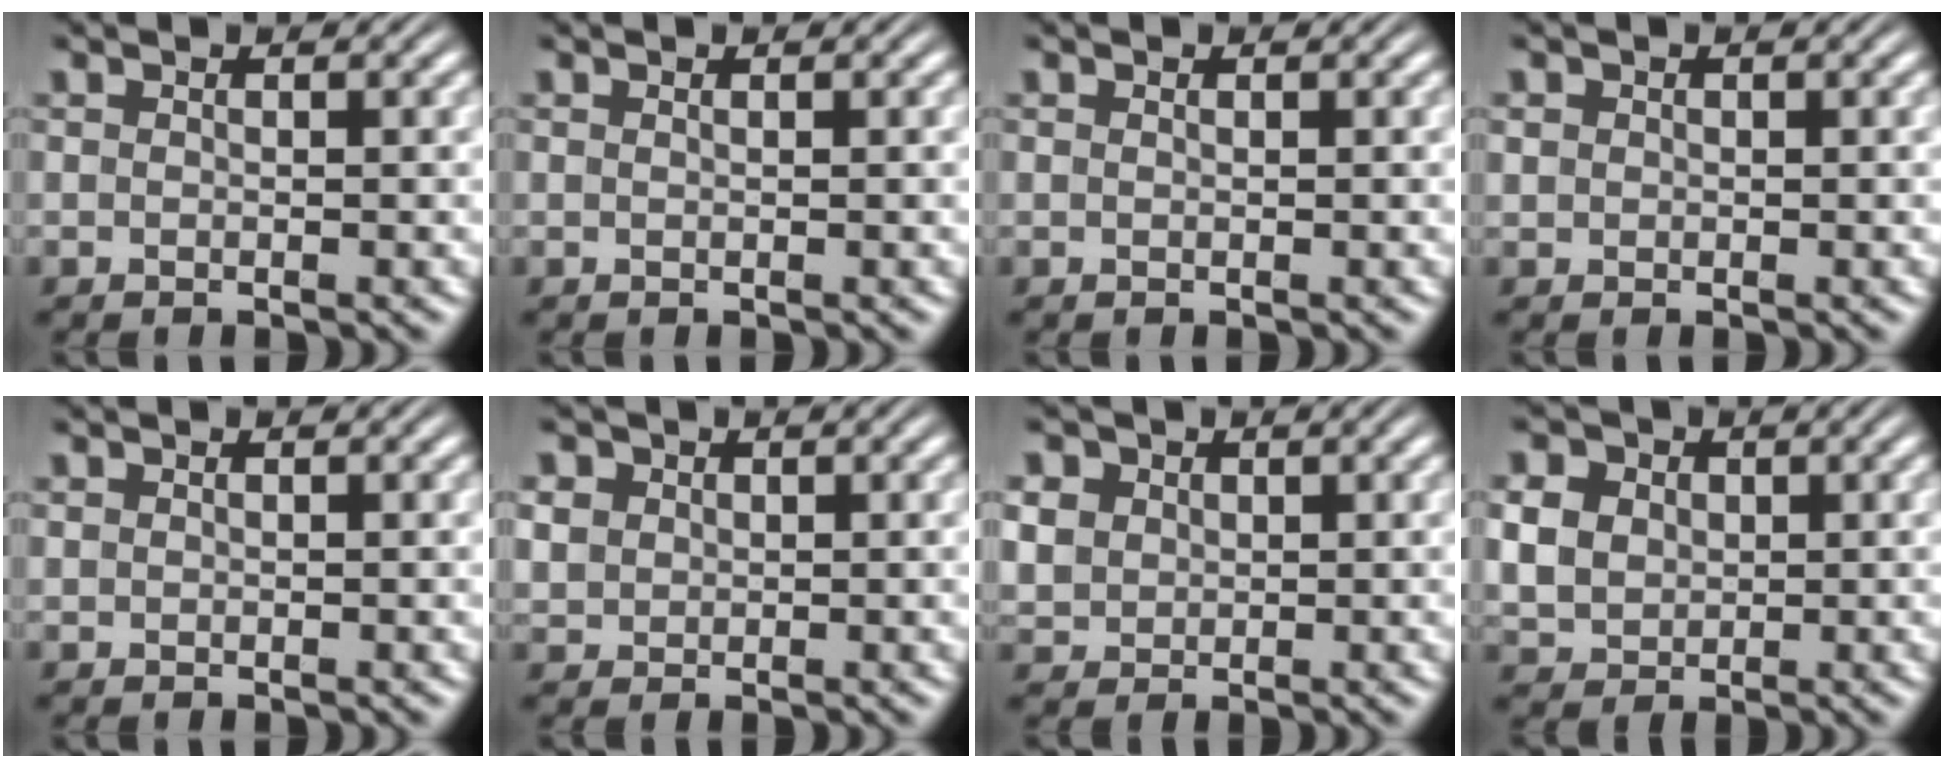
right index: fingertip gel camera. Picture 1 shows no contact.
{"total": 0.0}
{"total": 0.0}
{"total": 1.2, "force": [0.3, 1.1, 0.5], "torque": [-0.020, -0.002, 0.008]}
{"total": 0.5, "force": [0.3, 0.3, 0.2], "torque": [-0.008, 0.000, 0.008]}
{"total": 3.5, "force": [0.8, 3.1, 1.4], "torque": [-0.045, -0.005, 0.019]}
{"total": 4.5, "force": [1.0, 3.9, 1.9], "torque": [-0.053, -0.006, 0.022]}
{"total": 6.1, "force": [0.7, 5.4, 2.7], "torque": [-0.071, -0.011, 0.017]}